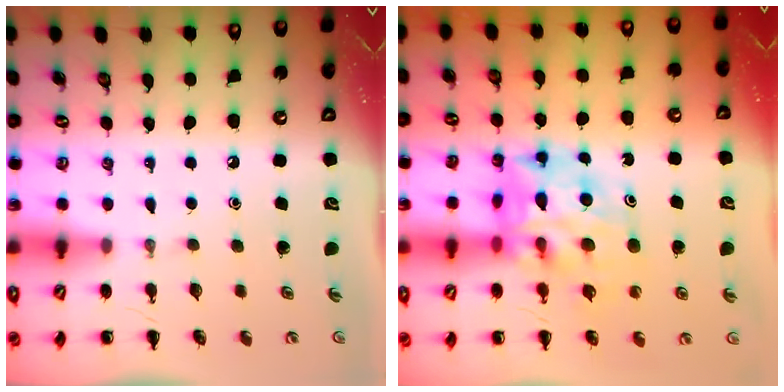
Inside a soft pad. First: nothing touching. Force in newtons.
{"total": 11.9, "press": 11.3, "slide": 3.5}